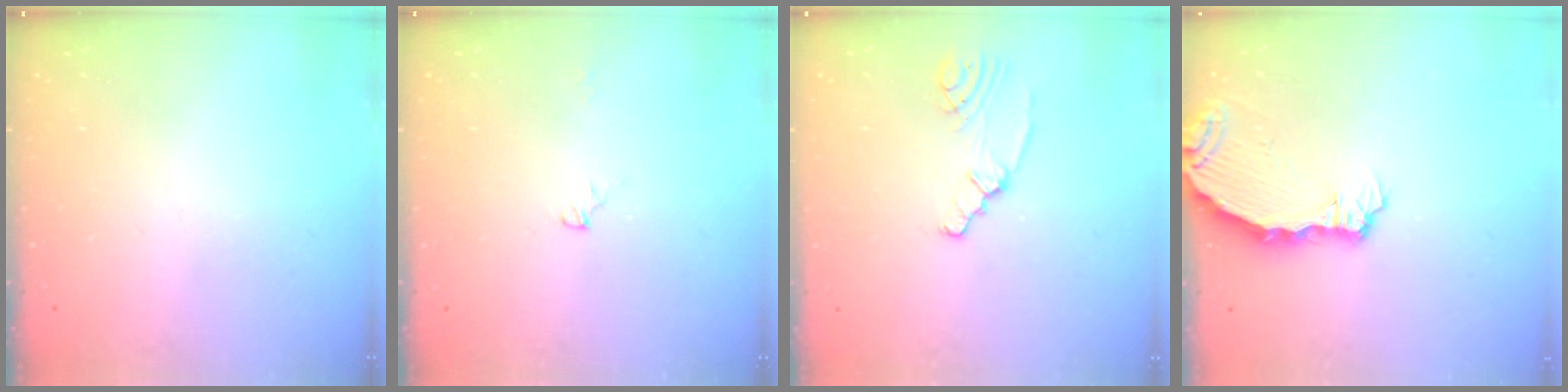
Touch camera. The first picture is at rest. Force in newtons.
{"total": 6.1, "press": 5.5, "slide": 2.6}
{"total": 2.3, "press": 2.3, "slide": 0.2}
{"total": 7.3, "press": 5.5, "slide": 4.8}